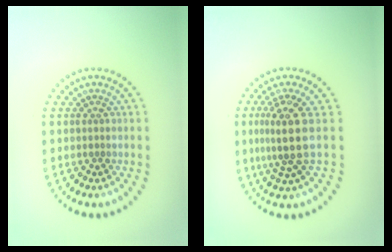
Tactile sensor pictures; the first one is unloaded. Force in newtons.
{"total": 3.8, "press": 2.9, "slide": 2.4}